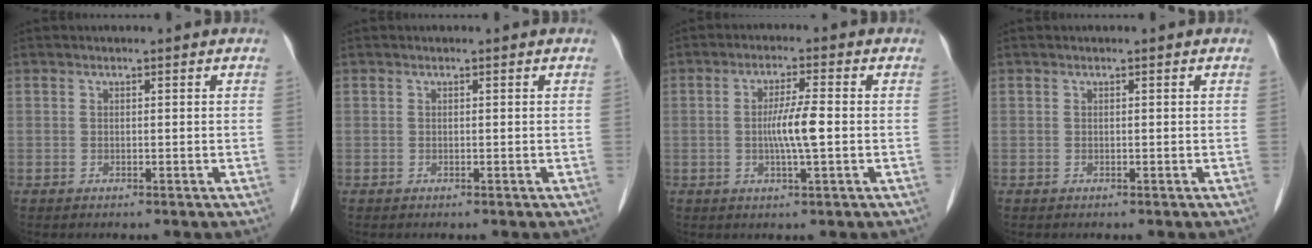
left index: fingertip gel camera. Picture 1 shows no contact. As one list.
[{"total": 0.0}, {"total": 5.2, "force": [-0.6, 0.2, 5.1], "torque": [-0.102, -0.004, -0.010]}, {"total": 0.0}]